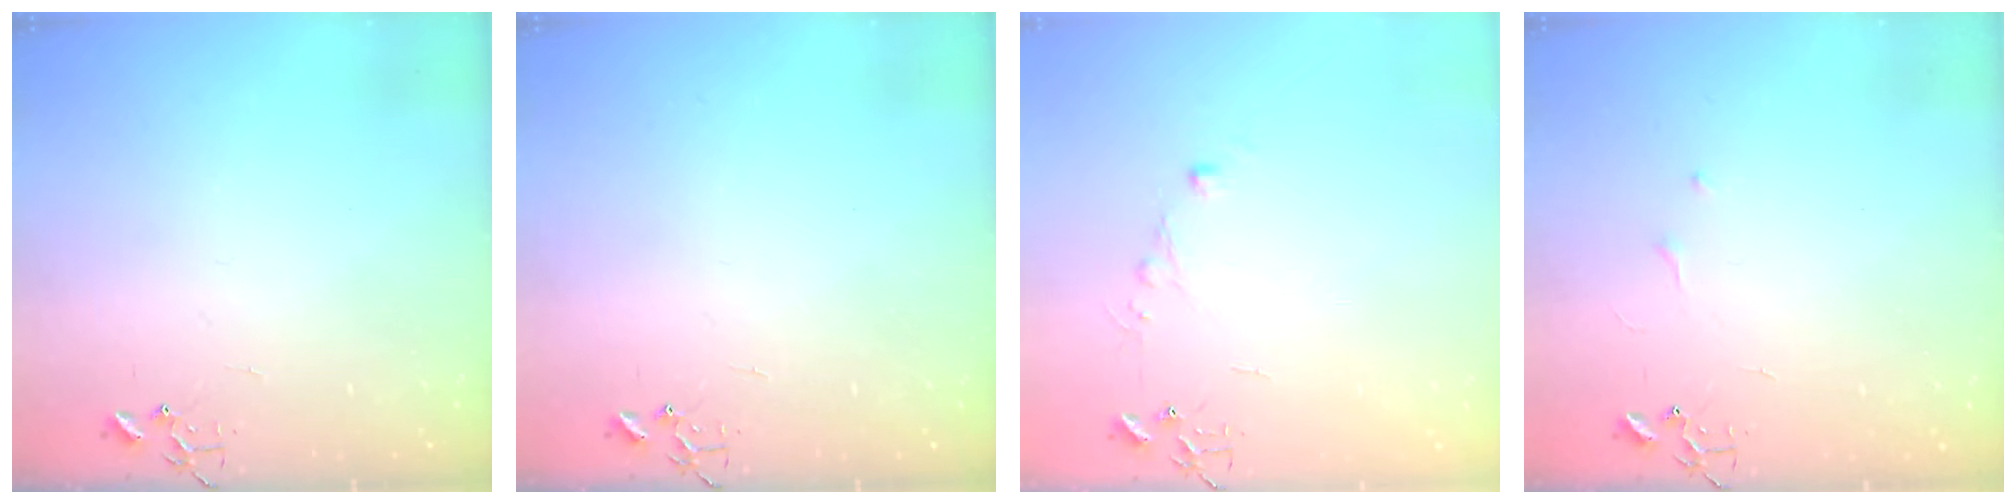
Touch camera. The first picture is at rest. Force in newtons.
{"total": 0.0}
{"total": 4.4, "press": 4.4, "slide": 0.5}
{"total": 4.7, "press": 4.7, "slide": 0.7}